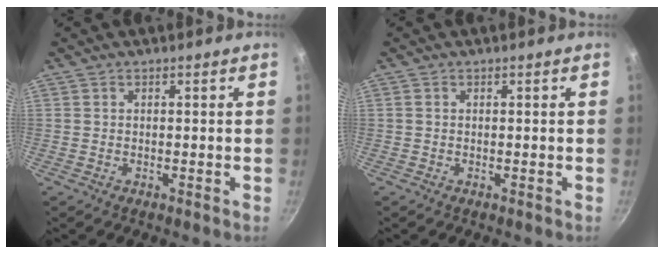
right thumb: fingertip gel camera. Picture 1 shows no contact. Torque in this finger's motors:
{"motor_torque": [-0.36, 0.03, -0.32, 0.14, 0.00]}